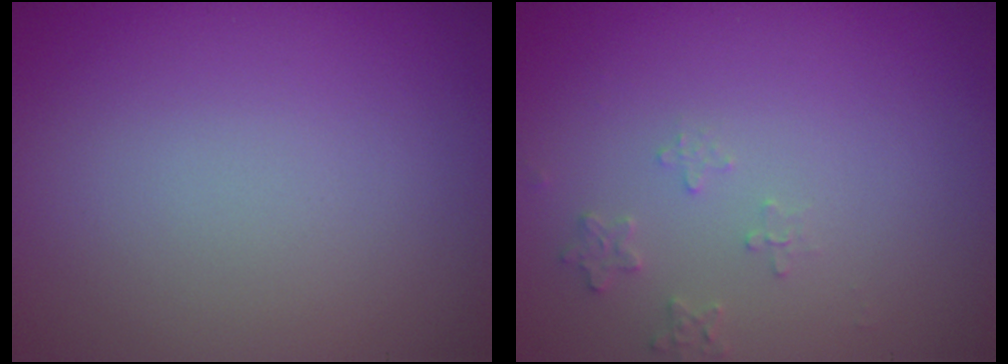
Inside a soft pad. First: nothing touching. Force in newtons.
{"total": 1.3, "press": 1.3, "slide": 0.2}